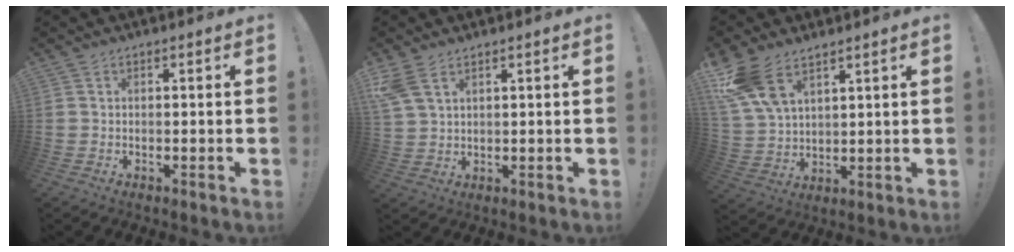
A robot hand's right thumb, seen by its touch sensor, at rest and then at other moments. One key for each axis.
{"total": 6.6, "fx": 4.0, "fy": 3.4, "fz": 3.9, "tx": -0.078, "ty": -0.013, "tz": 0.080}
{"total": 11.7, "fx": 8.0, "fy": 5.8, "fz": 6.4, "tx": -0.124, "ty": -0.038, "tz": 0.154}